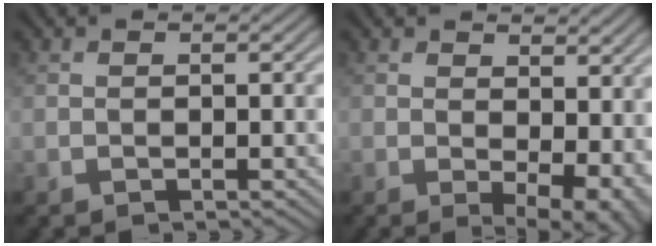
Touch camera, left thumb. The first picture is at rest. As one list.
[{"total": 6.5, "force": [1.0, 3.5, 5.5], "torque": [-0.073, -0.007, 0.022]}]